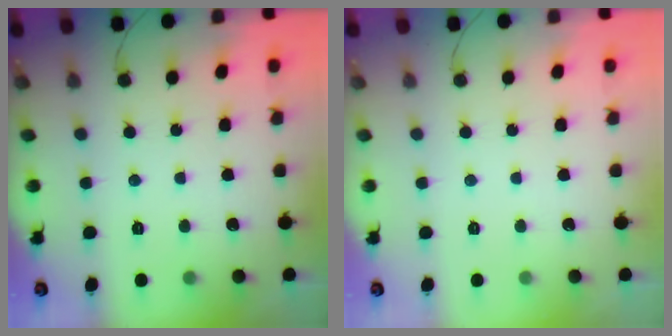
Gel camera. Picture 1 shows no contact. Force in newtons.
{"total": 0.0}